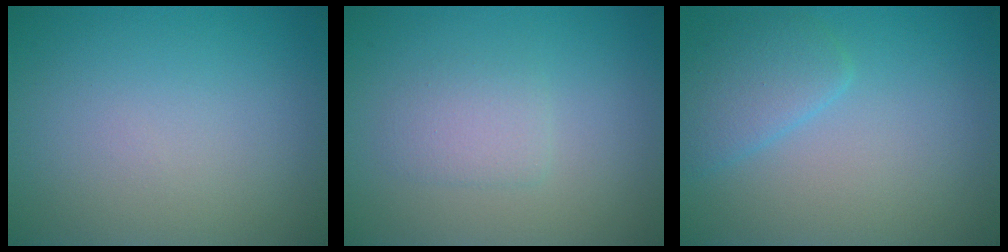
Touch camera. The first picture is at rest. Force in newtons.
{"total": 1.7, "press": 1.7, "slide": 0.3}
{"total": 2.8, "press": 2.8, "slide": 0.2}